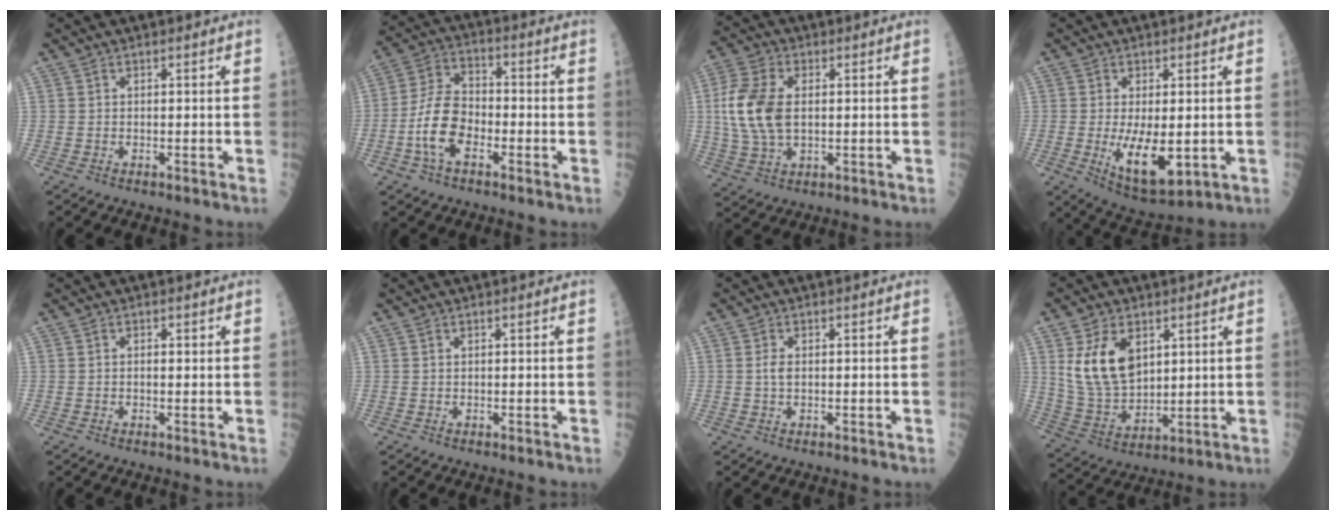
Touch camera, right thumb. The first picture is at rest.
{"total": 10.4, "force": [-3.2, 5.9, 8.0], "torque": [-0.147, 0.032, -0.070]}
{"total": 12.4, "force": [1.1, 7.2, 10.1], "torque": [-0.219, 0.003, 0.019]}
{"total": 10.7, "force": [-1.4, 4.8, 9.5], "torque": [-0.146, -0.023, -0.006]}
{"total": 0.7, "force": [0.1, 0.3, 0.6], "torque": [-0.012, 0.000, 0.002]}
{"total": 0.0}
{"total": 1.7, "force": [0.2, 0.9, 1.4], "torque": [-0.026, 0.000, 0.003]}
{"total": 12.7, "force": [4.4, 7.8, 9.0], "torque": [-0.154, -0.019, 0.101]}